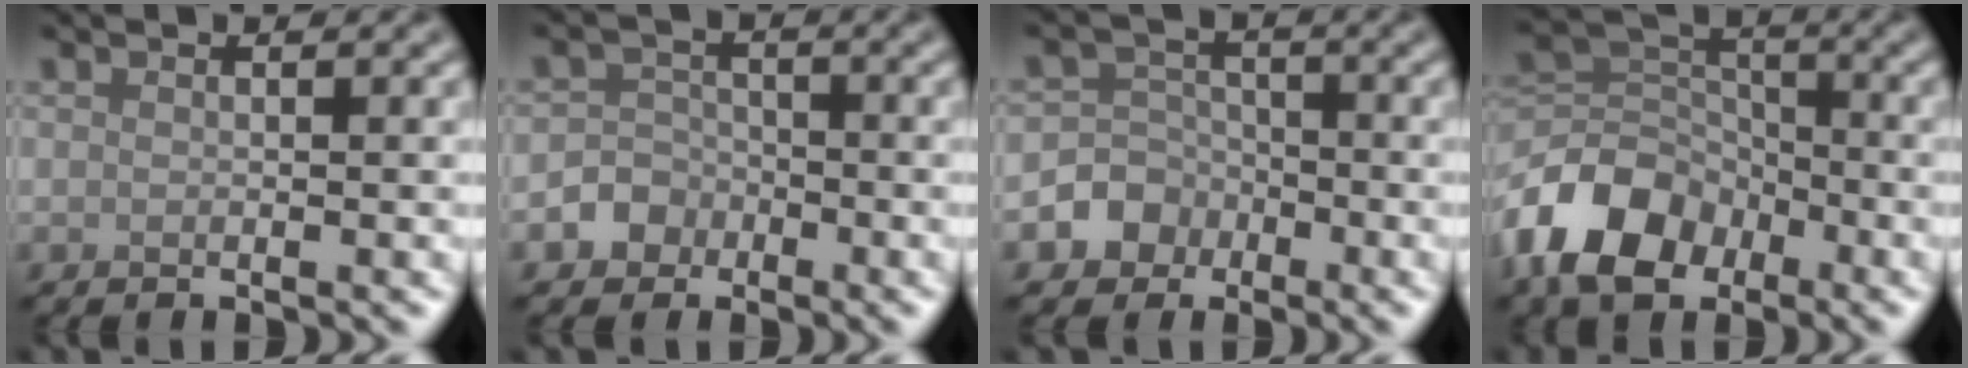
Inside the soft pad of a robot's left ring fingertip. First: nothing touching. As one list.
[{"total": 3.1, "force": [-1.6, 2.6, 0.4], "torque": [0.025, 0.002, -0.039]}, {"total": 4.2, "force": [-1.9, 3.7, 0.6], "torque": [0.018, 0.003, -0.056]}, {"total": 8.0, "force": [-4.5, 5.3, 4.1], "torque": [-0.080, -0.001, -0.103]}]